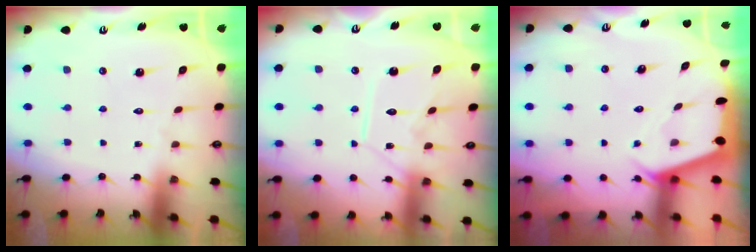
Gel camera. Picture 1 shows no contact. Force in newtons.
{"total": 10.4, "press": 10.3, "slide": 0.8}
{"total": 2.5, "press": 2.5, "slide": 0.3}